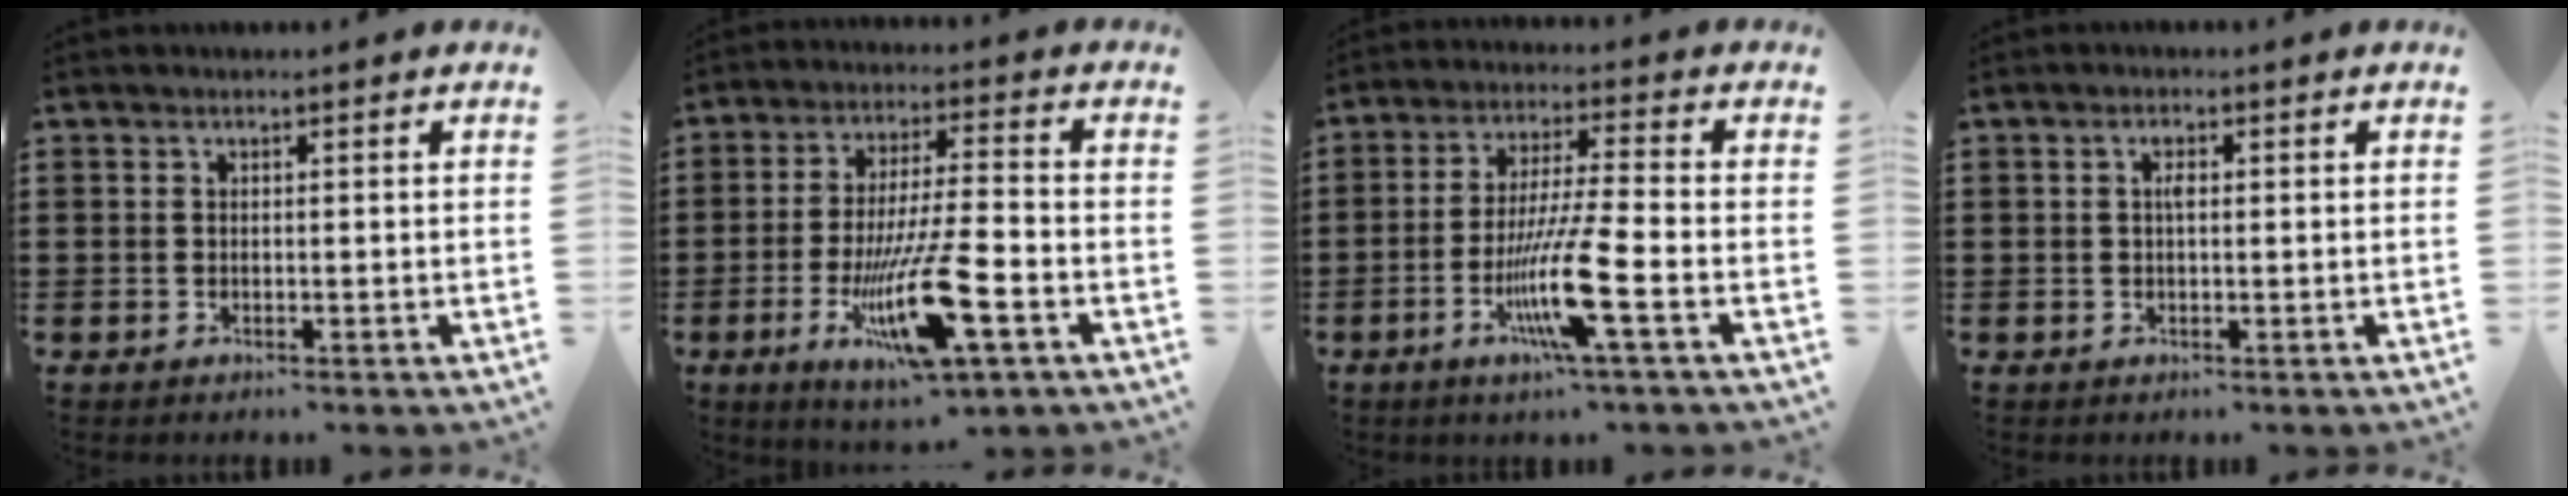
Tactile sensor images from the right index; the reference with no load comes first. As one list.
[{"total": 14.5, "force": [-5.7, 2.5, 13.1], "torque": [-0.258, -0.011, -0.096]}, {"total": 10.7, "force": [-4.1, 0.4, 9.8], "torque": [-0.202, -0.019, -0.081]}, {"total": 1.8, "force": [0.3, 0.7, 1.6], "torque": [-0.033, 0.005, 0.003]}]